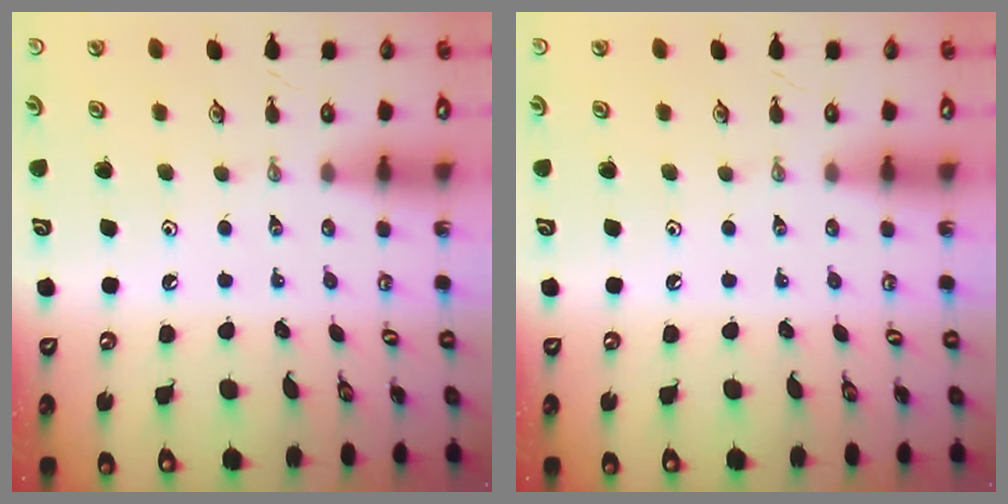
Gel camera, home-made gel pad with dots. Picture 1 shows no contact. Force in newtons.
{"total": 0.0}